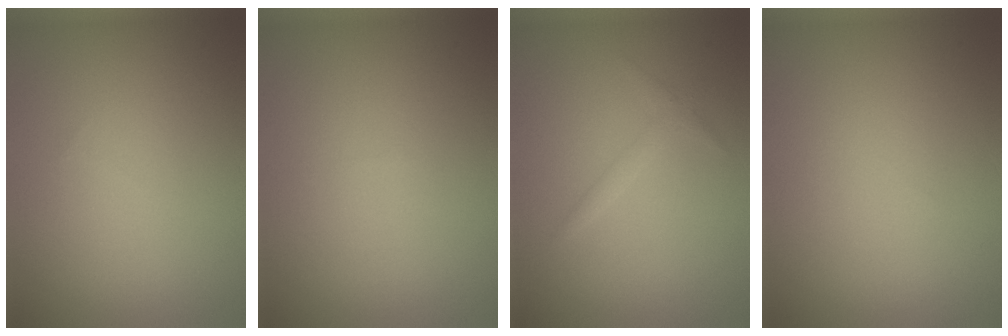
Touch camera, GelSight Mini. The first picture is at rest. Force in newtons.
{"total": 0.0}
{"total": 1.1, "press": 1.1, "slide": 0.1}
{"total": 0.0}